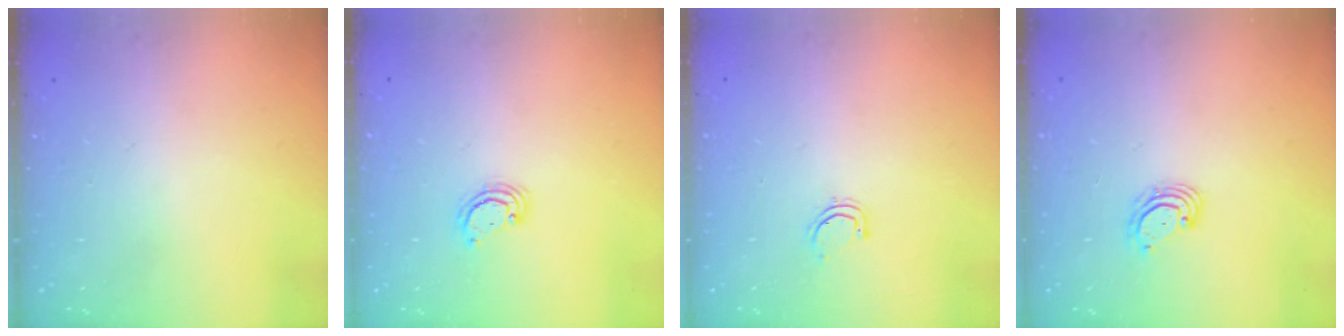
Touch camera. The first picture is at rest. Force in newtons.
{"total": 2.9, "press": 2.8, "slide": 0.3}
{"total": 3.8, "press": 3.5, "slide": 1.6}
{"total": 2.9, "press": 2.9, "slide": 0.1}